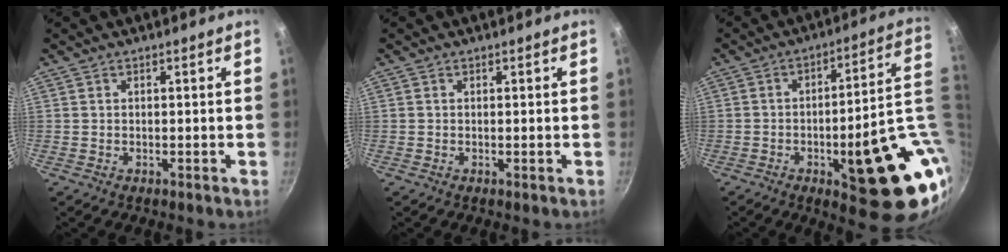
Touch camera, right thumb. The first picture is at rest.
{"total": 0.0}
{"total": 23.1, "force": [-2.9, 7.4, 21.6], "torque": [-0.240, 0.005, -0.026]}